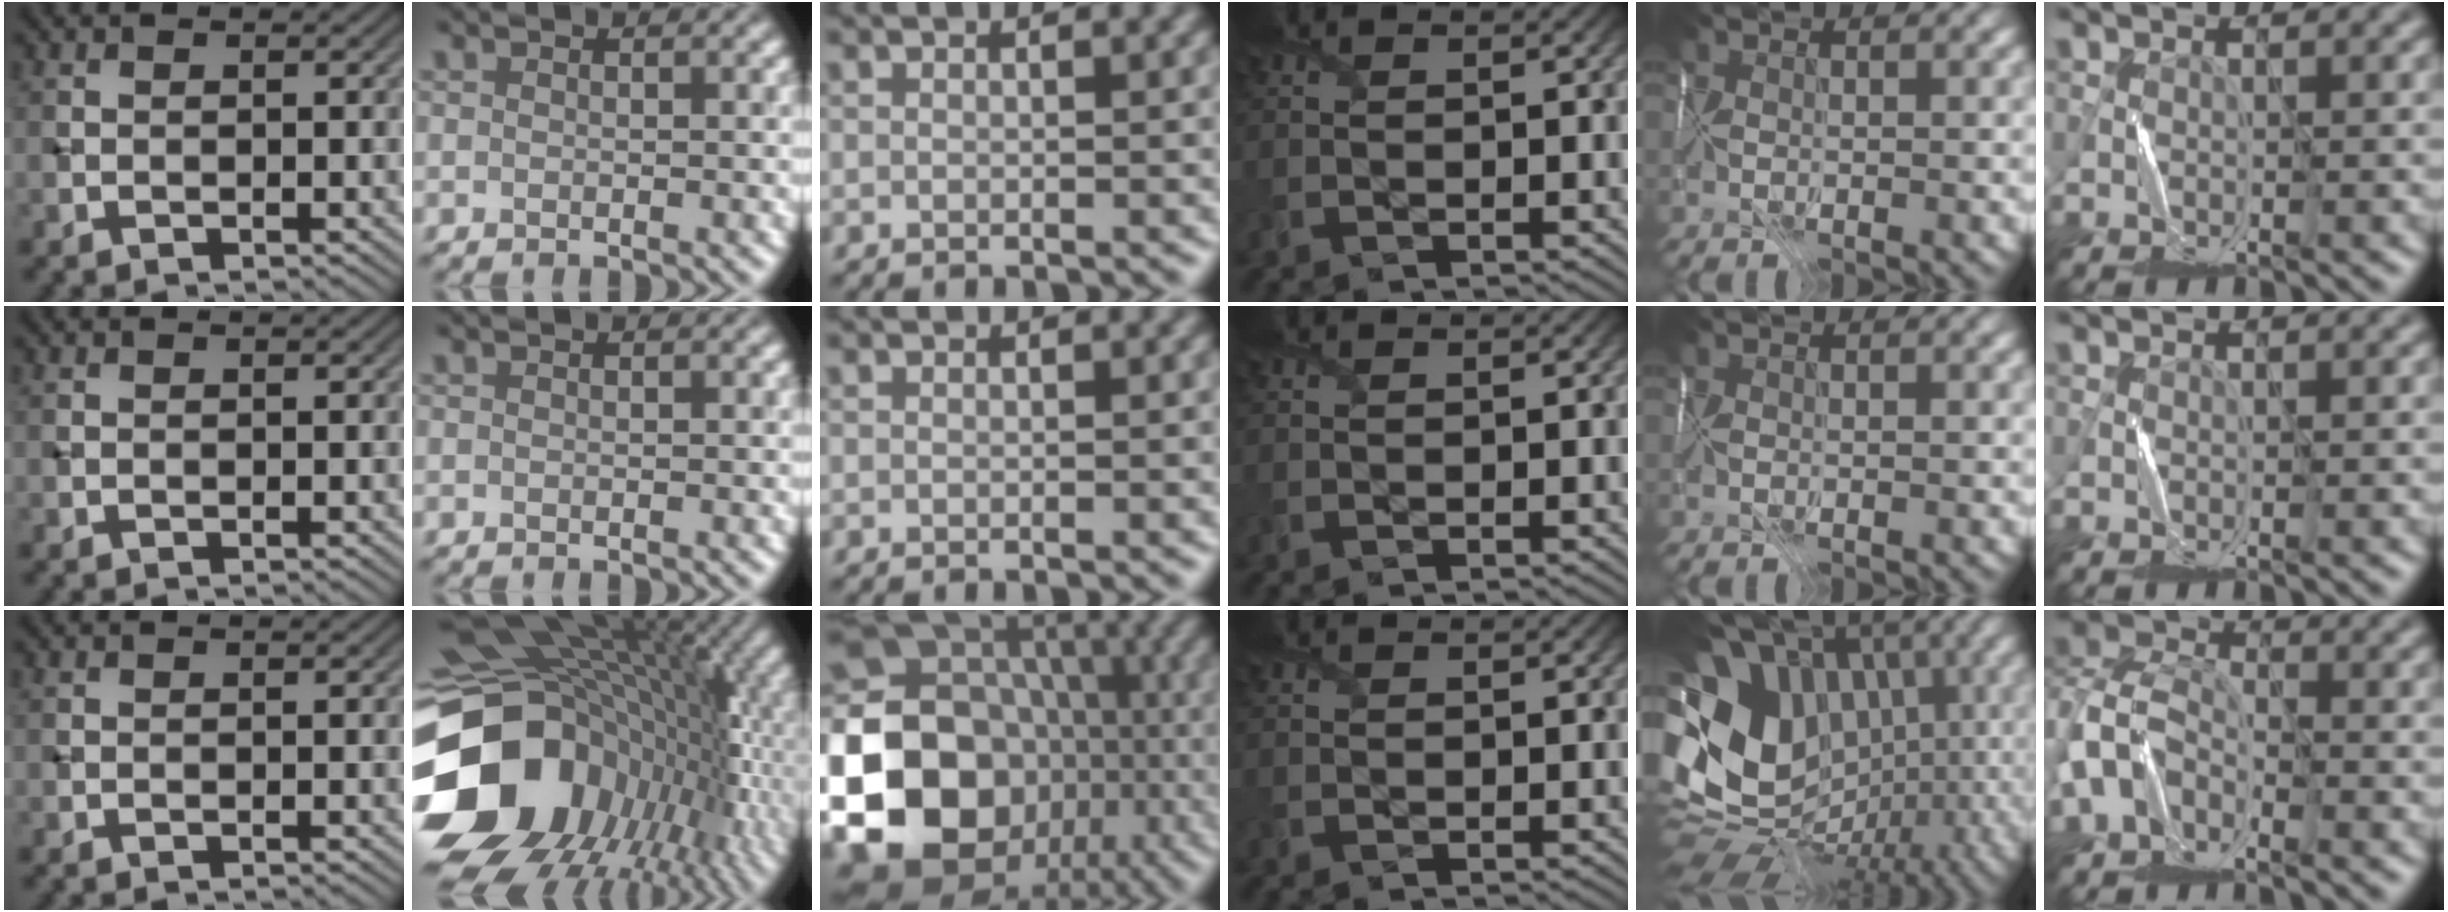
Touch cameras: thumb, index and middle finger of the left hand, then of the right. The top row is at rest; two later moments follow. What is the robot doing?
{"motion": "fold", "object": "map"}